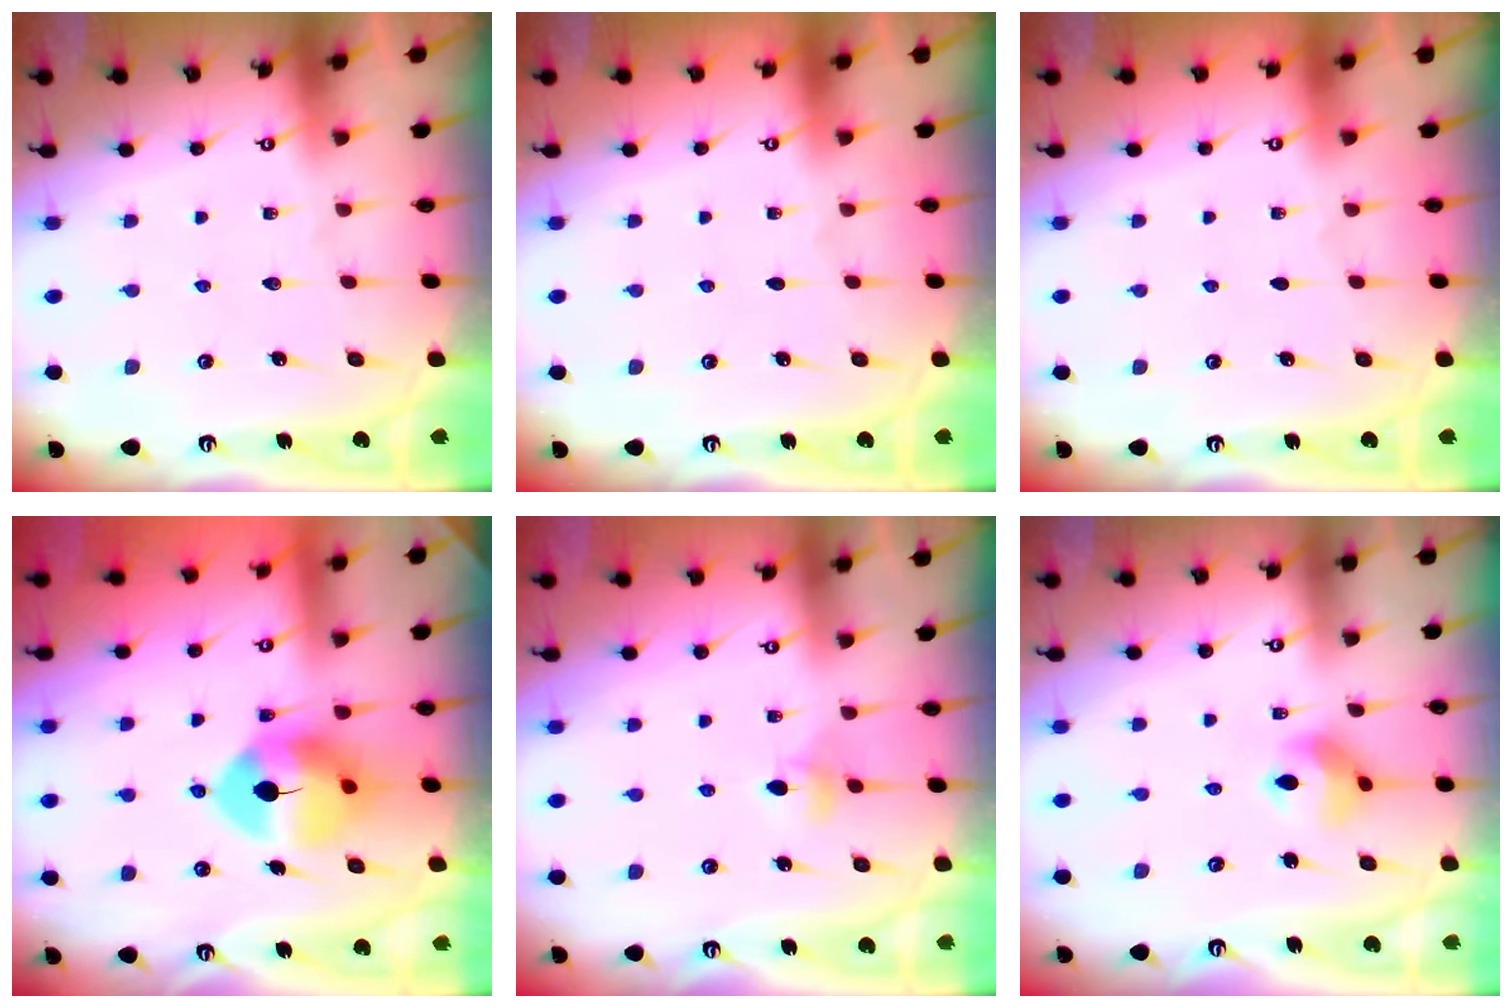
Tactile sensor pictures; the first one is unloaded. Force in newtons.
{"total": 0.0}
{"total": 0.0}
{"total": 9.4, "press": 9.3, "slide": 1.1}
{"total": 4.2, "press": 4.2, "slide": 0.5}
{"total": 9.2, "press": 9.0, "slide": 2.2}